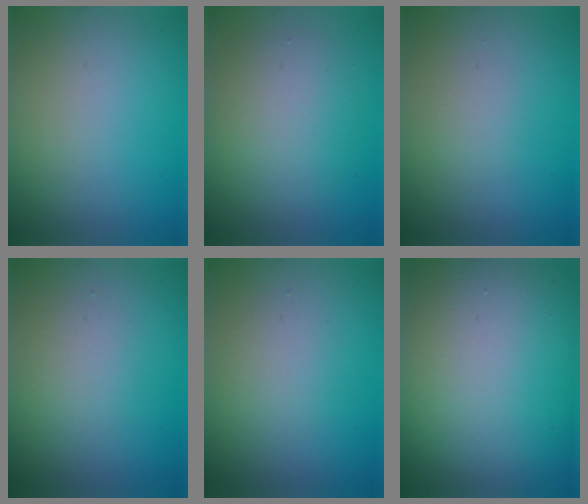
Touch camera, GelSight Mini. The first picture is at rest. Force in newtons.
{"total": 4.0, "press": 4.0, "slide": 0.3}
{"total": 0.9, "press": 0.9, "slide": 0.0}
{"total": 2.0, "press": 2.0, "slide": 0.2}
{"total": 1.8, "press": 1.8, "slide": 0.0}
{"total": 18.4, "press": 18.4, "slide": 0.8}